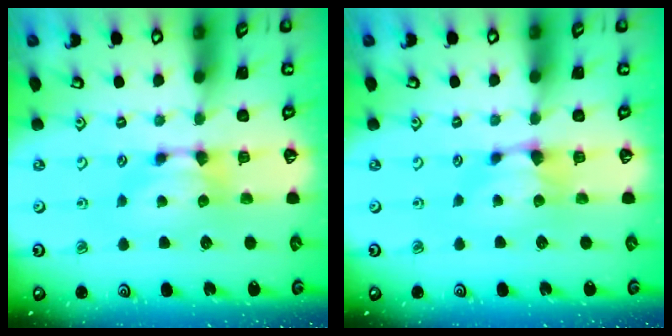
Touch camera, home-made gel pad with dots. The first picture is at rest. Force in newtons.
{"total": 1.1, "press": 0.9, "slide": 0.5}